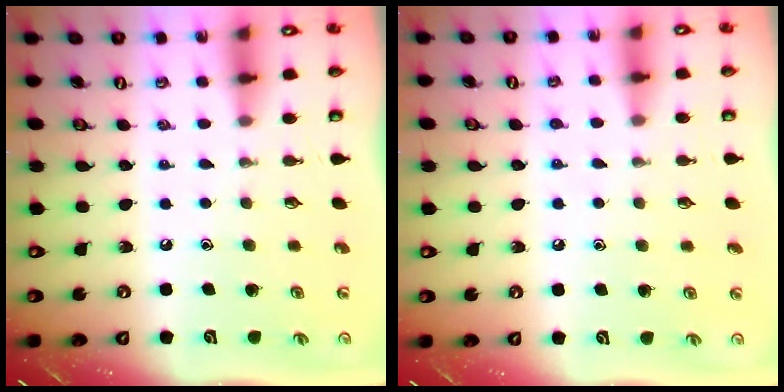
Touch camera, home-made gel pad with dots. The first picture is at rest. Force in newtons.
{"total": 4.5, "press": 4.4, "slide": 0.8}